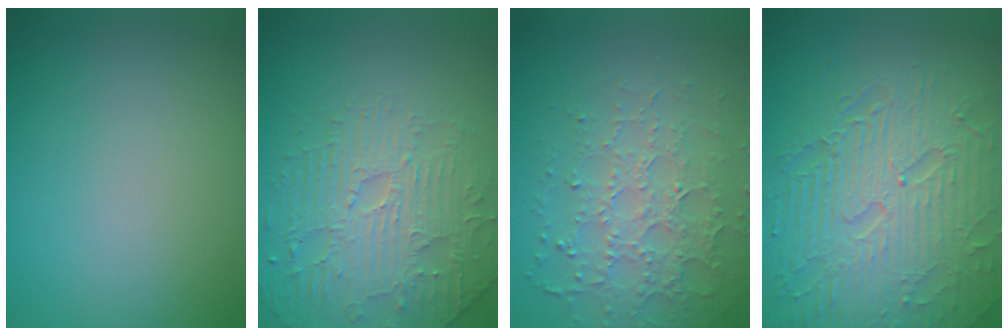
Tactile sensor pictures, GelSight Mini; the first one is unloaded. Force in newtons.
{"total": 4.2, "press": 4.1, "slide": 0.9}
{"total": 4.2, "press": 3.8, "slide": 1.6}
{"total": 9.0, "press": 6.4, "slide": 6.3}